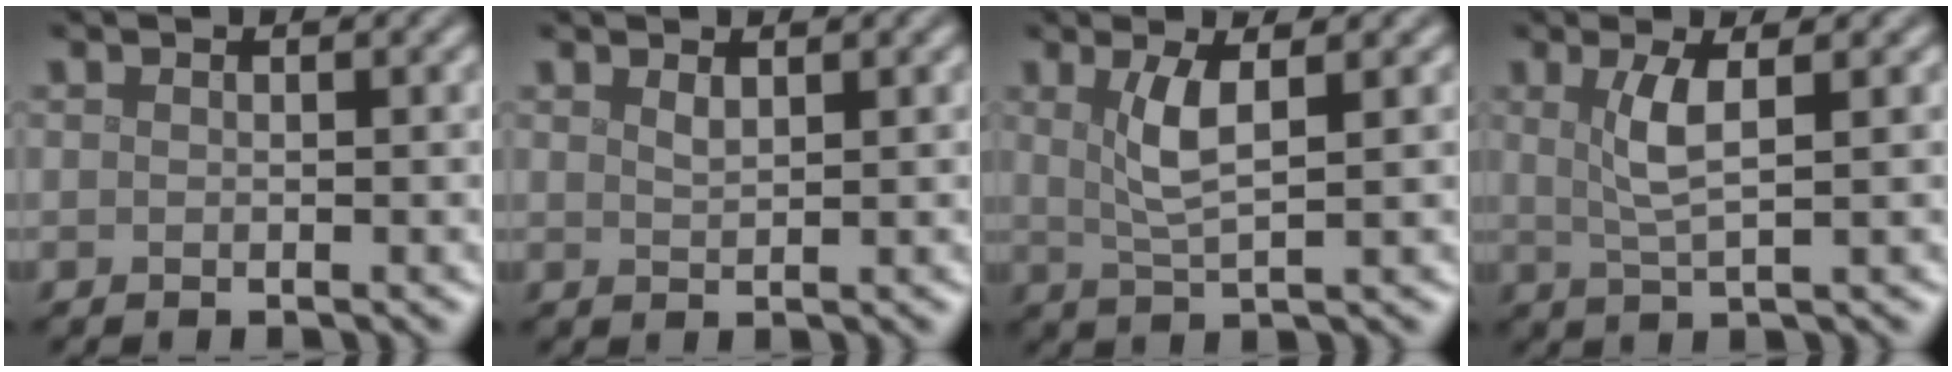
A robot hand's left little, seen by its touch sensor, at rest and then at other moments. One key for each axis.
{"total": 0.9, "fx": 0.8, "fy": 0.2, "fz": 0.5, "tx": -0.010, "ty": 0.000, "tz": 0.015}
{"total": 3.4, "fx": 1.1, "fy": 0.8, "fz": 3.1, "tx": -0.064, "ty": -0.003, "tz": 0.024}
{"total": 3.3, "fx": 0.9, "fy": 0.8, "fz": 3.1, "tx": -0.062, "ty": -0.002, "tz": 0.020}